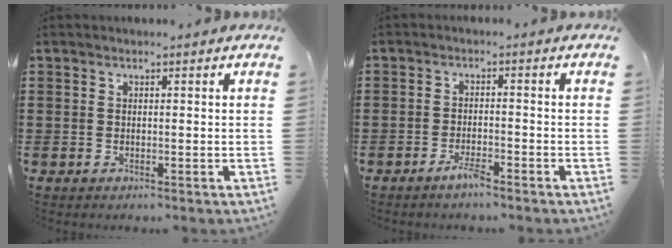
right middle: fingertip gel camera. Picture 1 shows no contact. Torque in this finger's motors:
{"motor_torque": [2.14, 0.00, 0.16, 0.06]}